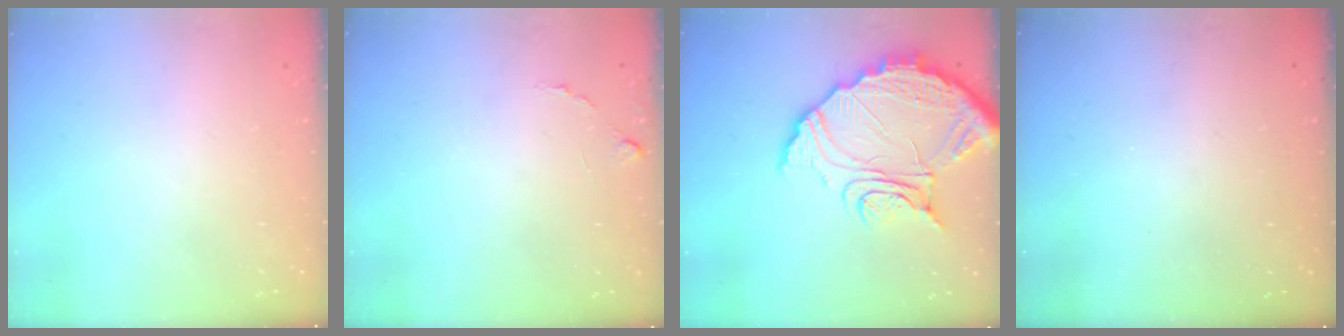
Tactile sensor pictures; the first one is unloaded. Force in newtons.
{"total": 5.2, "press": 5.2, "slide": 0.4}
{"total": 17.0, "press": 17.0, "slide": 1.7}
{"total": 3.2, "press": 3.2, "slide": 0.1}